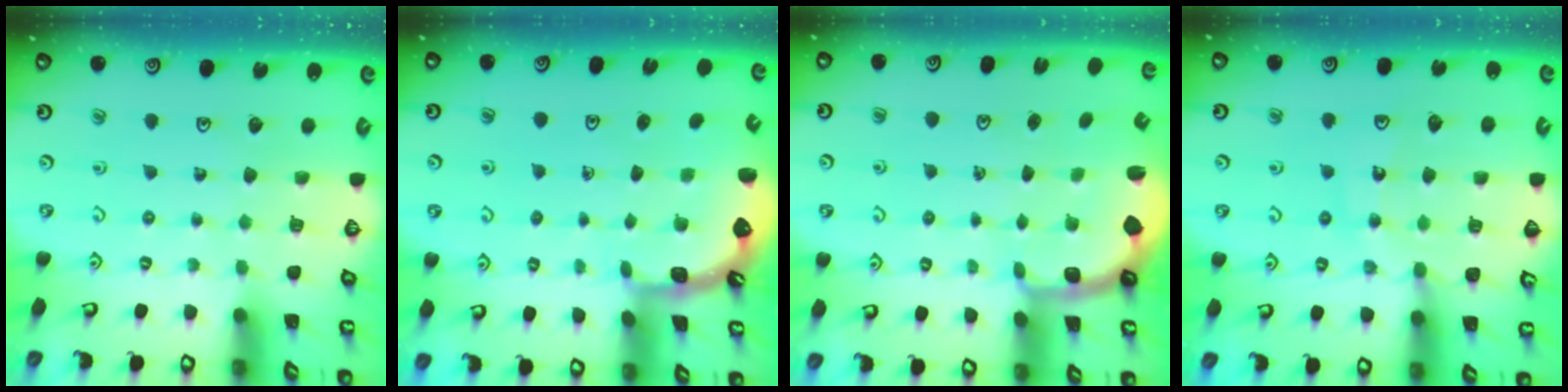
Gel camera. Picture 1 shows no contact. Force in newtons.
{"total": 1.4, "press": 1.4, "slide": 0.1}
{"total": 2.5, "press": 1.5, "slide": 2.0}
{"total": 14.0, "press": 13.5, "slide": 3.5}